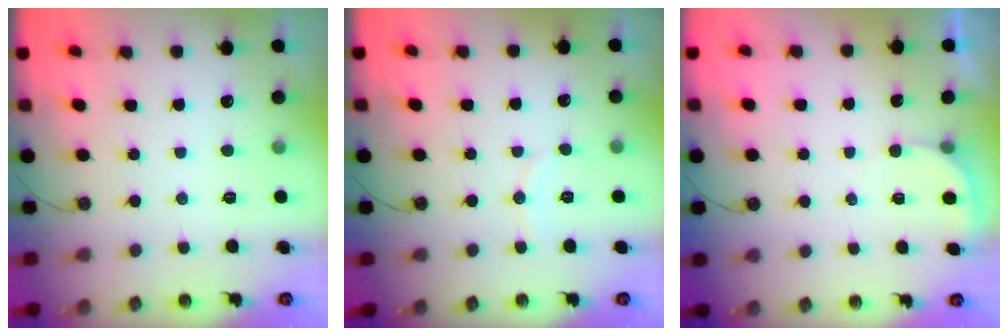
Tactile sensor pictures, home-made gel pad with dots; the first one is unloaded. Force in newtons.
{"total": 3.8, "press": 3.7, "slide": 0.5}
{"total": 2.5, "press": 2.5, "slide": 0.3}